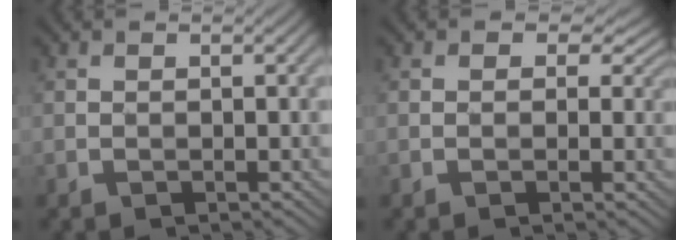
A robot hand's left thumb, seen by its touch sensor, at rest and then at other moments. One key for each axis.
{"total": 3.7, "fx": 1.2, "fy": 2.7, "fz": 2.2, "tx": -0.031, "ty": -0.006, "tz": 0.007}